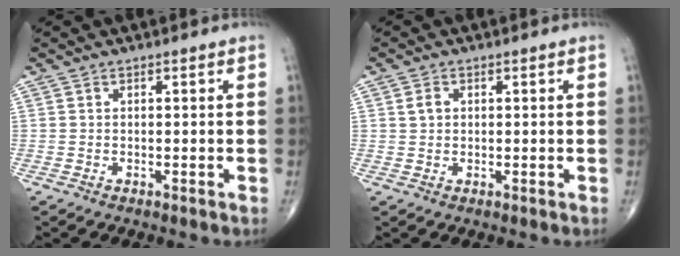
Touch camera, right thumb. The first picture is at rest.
{"total": 1.9, "force": [0.5, 1.4, 1.1], "torque": [-0.017, 0.003, 0.010]}